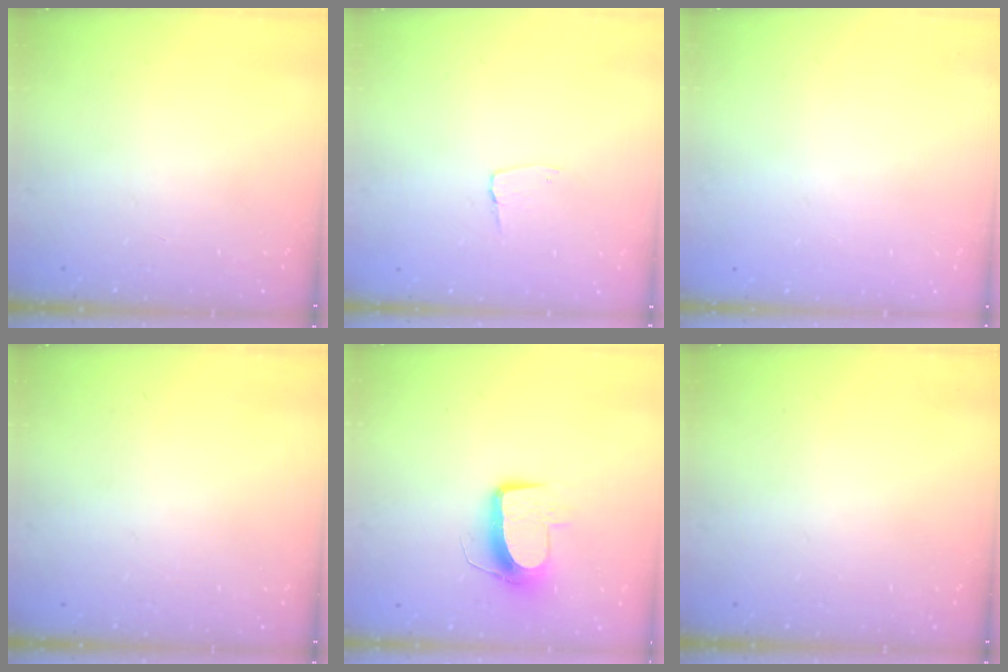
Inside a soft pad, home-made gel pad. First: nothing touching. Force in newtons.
{"total": 3.0, "press": 3.0, "slide": 0.3}
{"total": 0.0}
{"total": 0.0}
{"total": 10.2, "press": 10.1, "slide": 0.5}
{"total": 0.0}